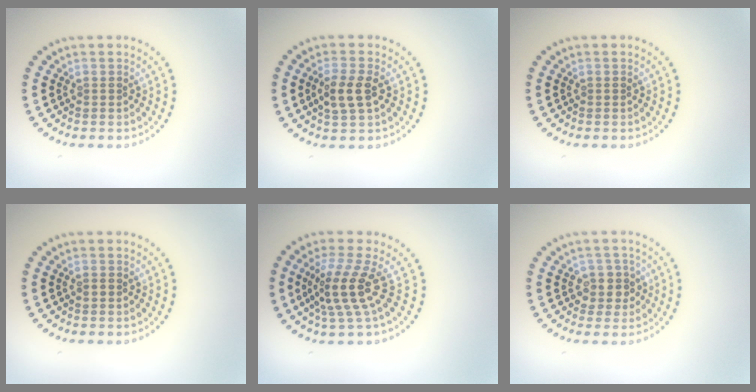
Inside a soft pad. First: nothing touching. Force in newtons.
{"total": 2.9, "press": 2.8, "slide": 0.9}
{"total": 0.0}
{"total": 0.7, "press": 0.7, "slide": 0.0}
{"total": 3.8, "press": 2.7, "slide": 2.7}
{"total": 2.2, "press": 2.0, "slide": 0.9}